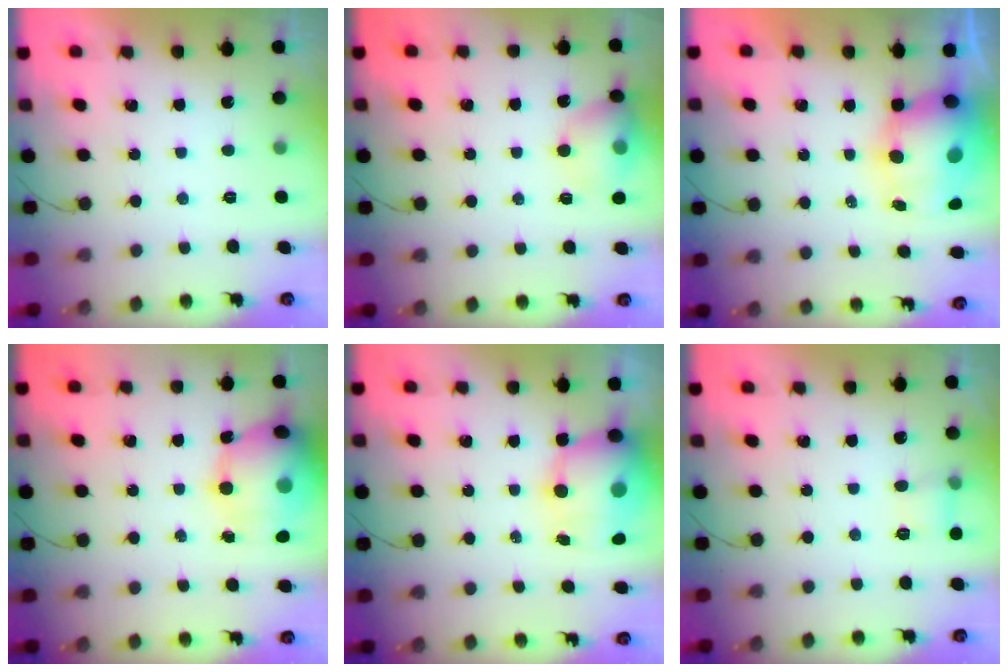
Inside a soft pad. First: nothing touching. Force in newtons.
{"total": 11.0, "press": 10.9, "slide": 1.6}
{"total": 13.2, "press": 12.8, "slide": 3.3}
{"total": 16.8, "press": 16.6, "slide": 2.3}
{"total": 14.5, "press": 14.1, "slide": 3.4}
{"total": 3.8, "press": 3.6, "slide": 1.1}